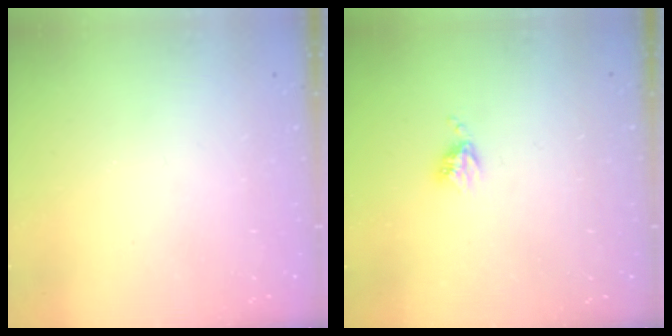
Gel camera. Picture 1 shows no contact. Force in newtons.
{"total": 3.6, "press": 3.6, "slide": 0.5}